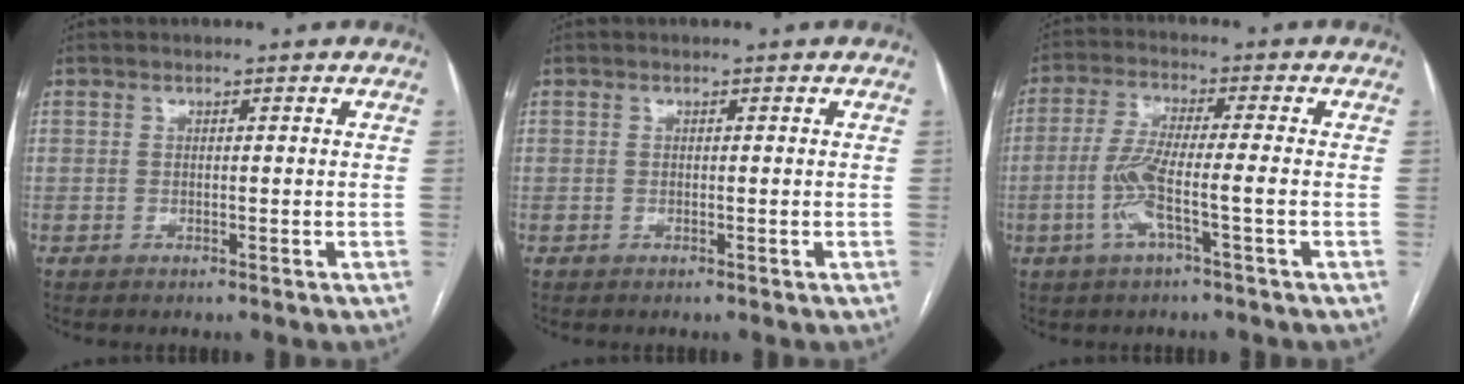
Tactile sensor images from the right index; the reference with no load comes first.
{"total": 0.0}
{"total": 7.1, "force": [-2.2, 0.0, 6.8], "torque": [-0.141, 0.005, -0.046]}